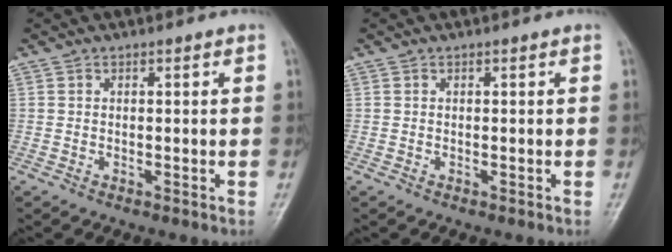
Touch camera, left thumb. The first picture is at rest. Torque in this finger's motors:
{"motor_torque": [0.01, 0.01, 0.03, -0.04, 0.00]}